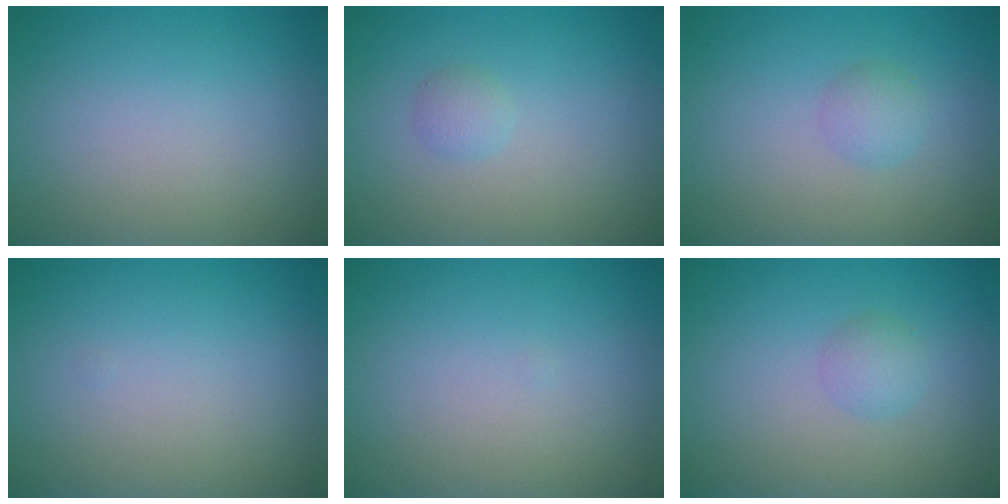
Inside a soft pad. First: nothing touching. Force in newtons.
{"total": 1.0, "press": 1.0, "slide": 0.1}
{"total": 1.5, "press": 1.5, "slide": 0.1}
{"total": 0.0}
{"total": 0.0}
{"total": 1.5, "press": 1.5, "slide": 0.1}